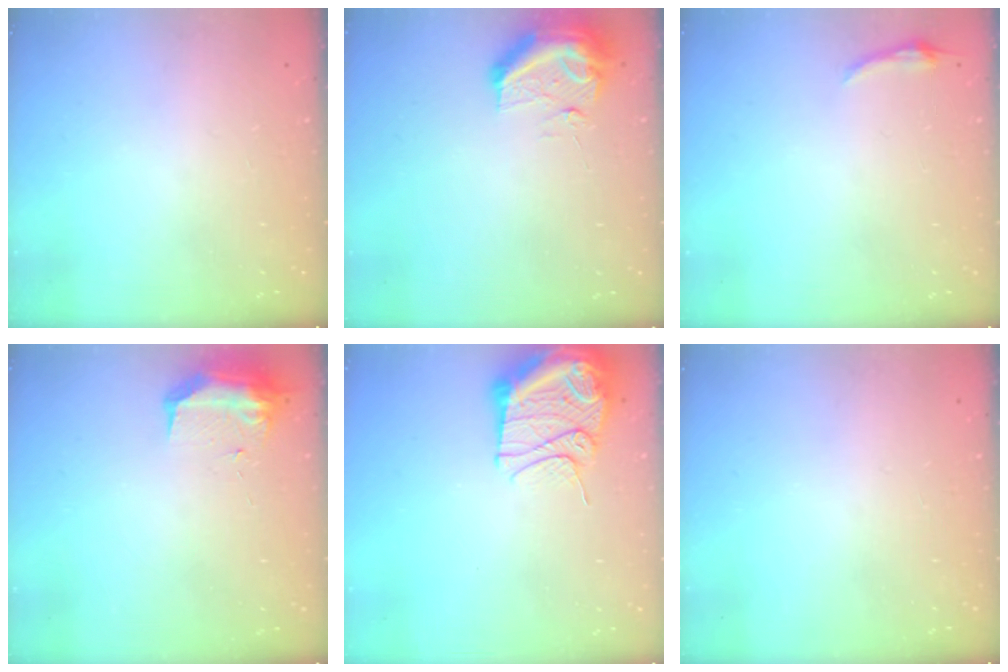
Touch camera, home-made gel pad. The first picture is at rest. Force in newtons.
{"total": 19.2, "press": 13.9, "slide": 13.3}
{"total": 4.2, "press": 3.6, "slide": 2.0}
{"total": 9.0, "press": 9.0, "slide": 0.6}
{"total": 14.0, "press": 13.9, "slide": 1.7}
{"total": 0.0}